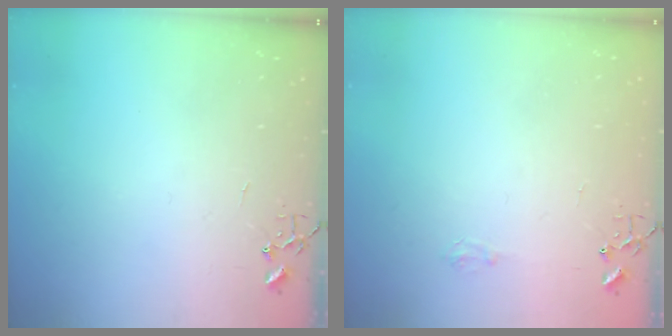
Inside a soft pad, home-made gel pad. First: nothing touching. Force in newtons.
{"total": 3.8, "press": 3.8, "slide": 0.5}